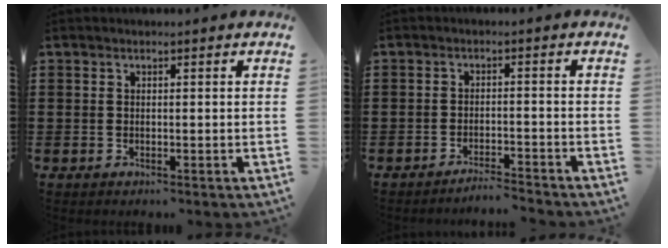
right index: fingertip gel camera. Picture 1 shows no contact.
{"total": 2.8, "force": [-2.7, -0.3, 0.3], "torque": [-0.011, -0.003, -0.056]}